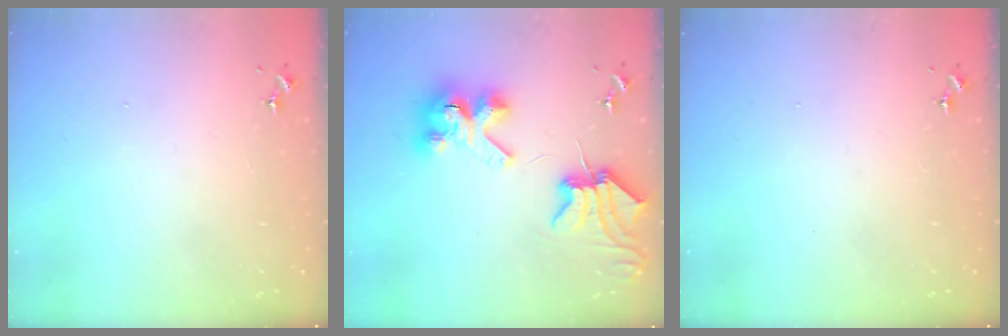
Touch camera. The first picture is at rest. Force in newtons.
{"total": 10.7, "press": 10.6, "slide": 1.2}
{"total": 0.0}